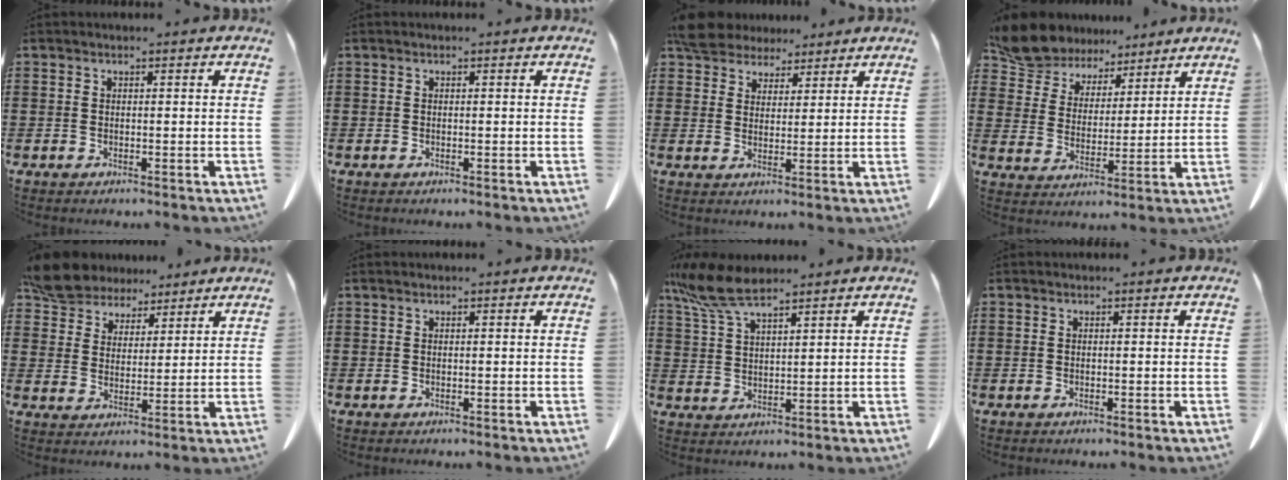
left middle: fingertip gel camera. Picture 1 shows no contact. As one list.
[{"total": 0.0}, {"total": 5.8, "force": [5.1, 2.4, 1.3], "torque": [-0.048, -0.001, 0.098]}, {"total": 9.0, "force": [8.2, 3.4, 1.5], "torque": [-0.077, -0.039, 0.156]}, {"total": 7.6, "force": [6.9, 3.0, 1.4], "torque": [-0.062, -0.017, 0.132]}, {"total": 0.0}, {"total": 8.1, "force": [6.0, 1.9, 5.0], "torque": [-0.127, -0.013, 0.110]}, {"total": 0.0}]